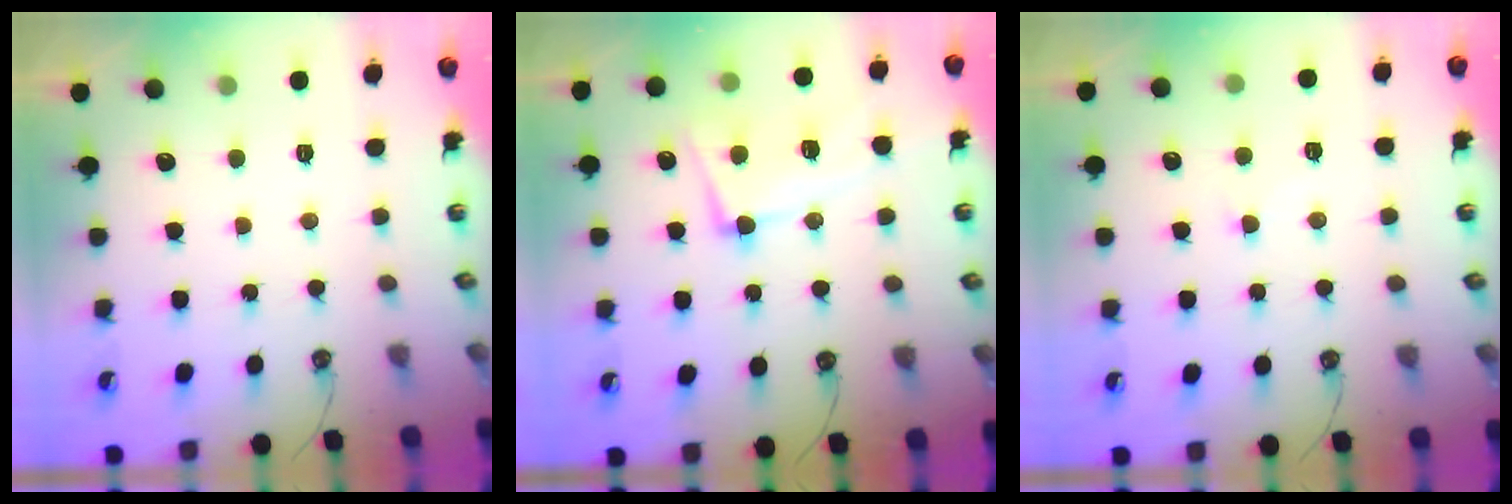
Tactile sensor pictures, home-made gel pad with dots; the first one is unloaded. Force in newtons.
{"total": 5.5, "press": 5.3, "slide": 1.5}
{"total": 2.5, "press": 2.5, "slide": 0.4}